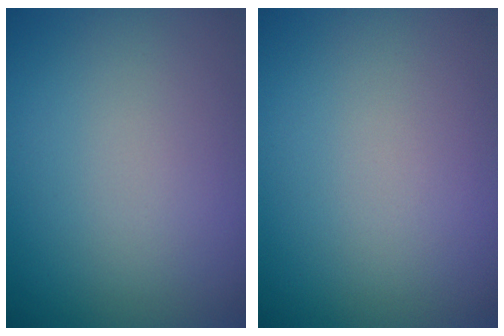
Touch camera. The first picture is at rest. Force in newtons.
{"total": 0.0}